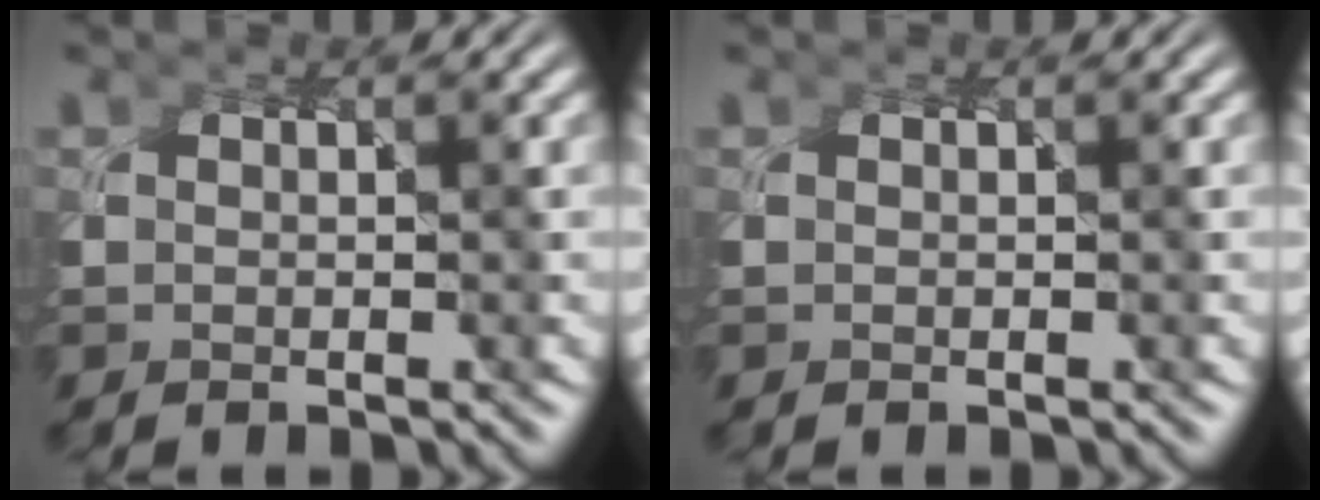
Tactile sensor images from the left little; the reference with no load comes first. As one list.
[{"total": 0.0}]